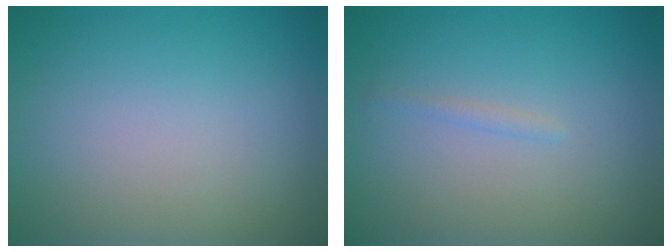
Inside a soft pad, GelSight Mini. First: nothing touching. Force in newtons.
{"total": 0.6, "press": 0.6, "slide": 0.0}